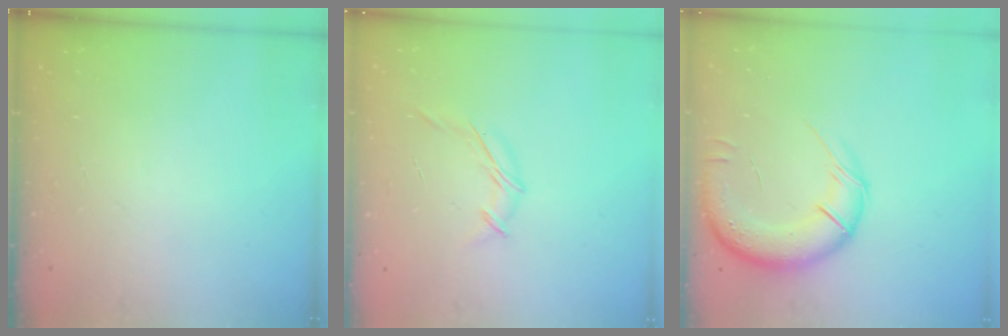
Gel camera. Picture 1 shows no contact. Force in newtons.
{"total": 6.8, "press": 6.7, "slide": 0.9}
{"total": 15.8, "press": 15.3, "slide": 4.0}